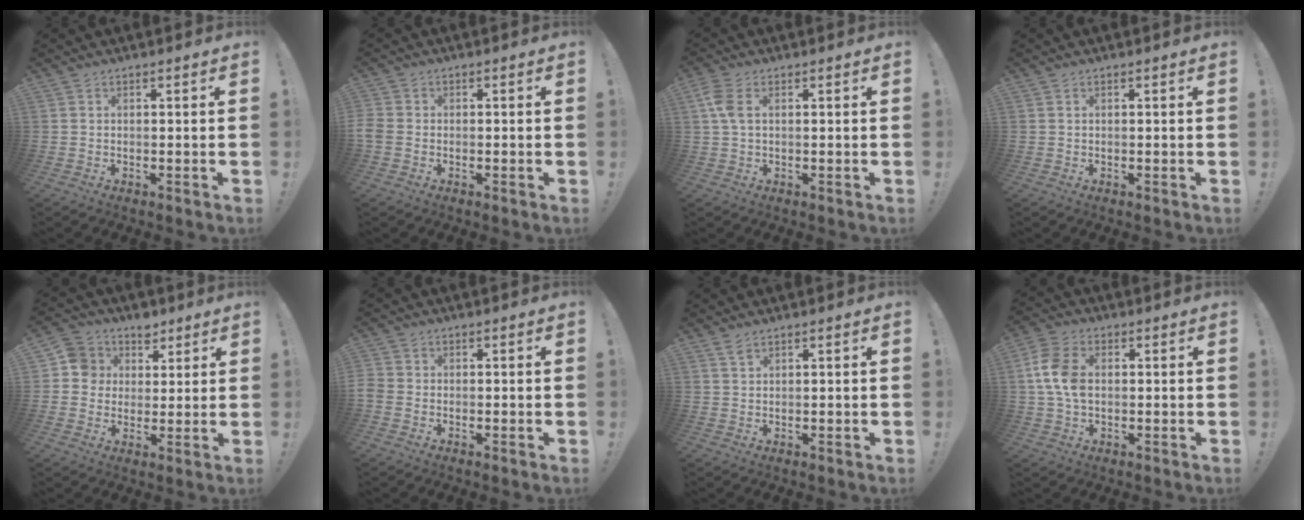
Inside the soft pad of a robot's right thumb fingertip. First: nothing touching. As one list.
[{"total": 2.6, "force": [-0.7, 2.3, 1.0], "torque": [-0.035, 0.007, -0.013]}, {"total": 5.1, "force": [1.3, 2.6, 4.2], "torque": [-0.089, 0.000, 0.020]}, {"total": 0.0}, {"total": 8.5, "force": [2.8, 7.8, 2.0], "torque": [-0.023, -0.012, 0.057]}, {"total": 1.7, "force": [-0.7, 1.5, 0.3], "torque": [-0.018, 0.006, -0.013]}, {"total": 2.0, "force": [1.7, 0.8, 0.4], "torque": [-0.013, -0.003, 0.032]}, {"total": 10.1, "force": [0.5, 7.0, 7.3], "torque": [-0.139, 0.011, 0.011]}]